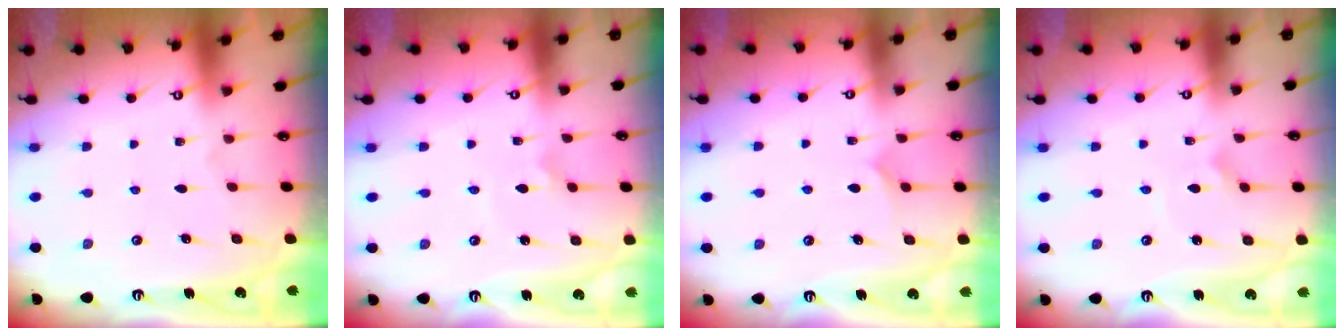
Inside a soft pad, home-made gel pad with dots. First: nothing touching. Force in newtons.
{"total": 2.3, "press": 2.3, "slide": 0.1}
{"total": 5.6, "press": 5.6, "slide": 0.7}
{"total": 1.5, "press": 1.5, "slide": 0.0}